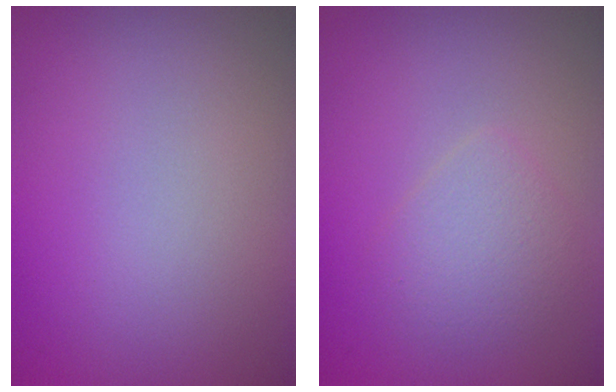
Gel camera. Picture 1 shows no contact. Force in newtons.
{"total": 2.3, "press": 2.3, "slide": 0.1}